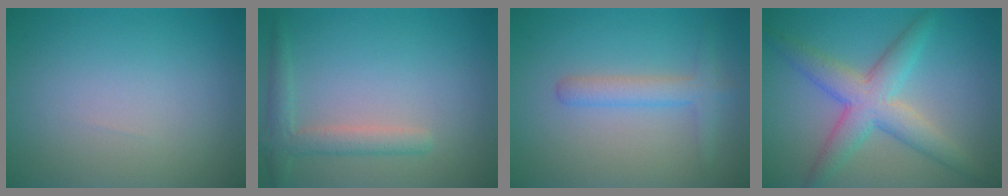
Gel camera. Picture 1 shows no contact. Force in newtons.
{"total": 2.6, "press": 2.5, "slide": 0.2}
{"total": 2.5, "press": 2.5, "slide": 0.1}
{"total": 5.3, "press": 5.3, "slide": 0.1}